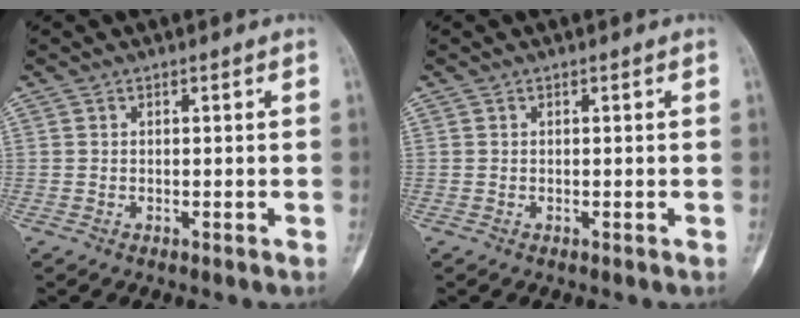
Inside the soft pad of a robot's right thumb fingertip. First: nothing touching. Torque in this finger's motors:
{"motor_torque": [0.00, 0.00, 0.00, 0.00, 0.00]}